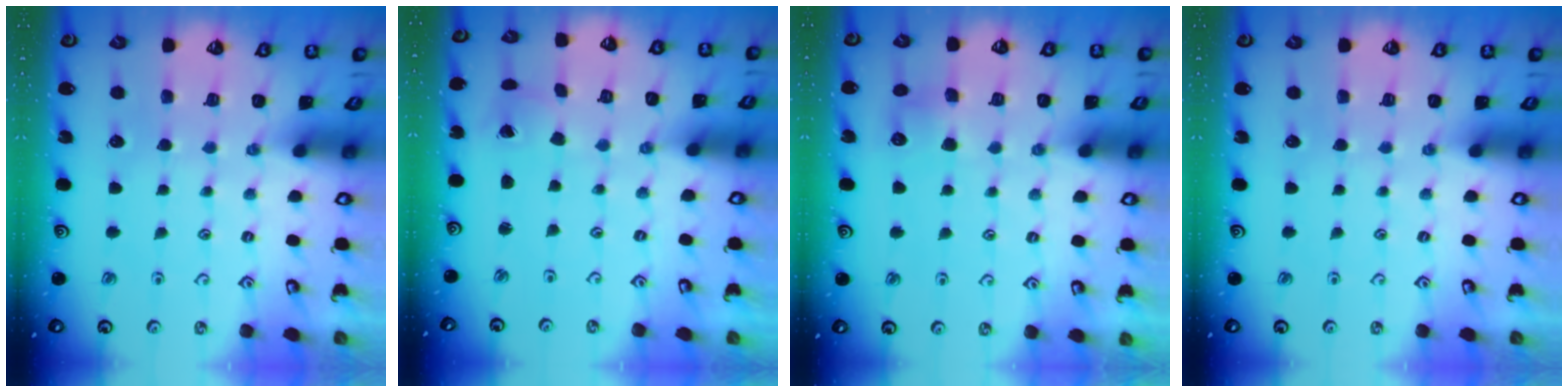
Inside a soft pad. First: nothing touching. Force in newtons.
{"total": 1.2, "press": 1.2, "slide": 0.1}
{"total": 5.0, "press": 5.0, "slide": 0.8}
{"total": 0.0}